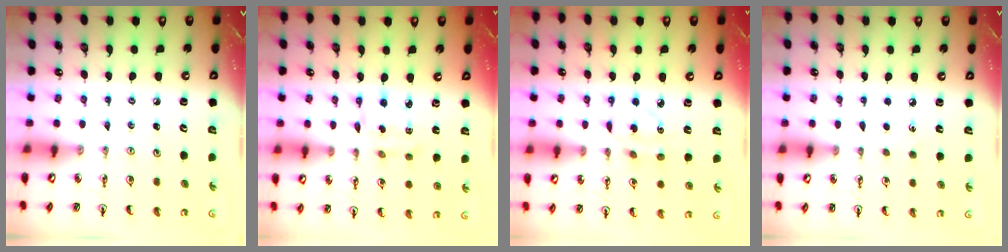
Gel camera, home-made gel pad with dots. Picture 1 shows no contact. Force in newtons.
{"total": 2.1, "press": 2.0, "slide": 0.4}
{"total": 5.0, "press": 5.0, "slide": 0.3}
{"total": 3.2, "press": 3.2, "slide": 0.4}